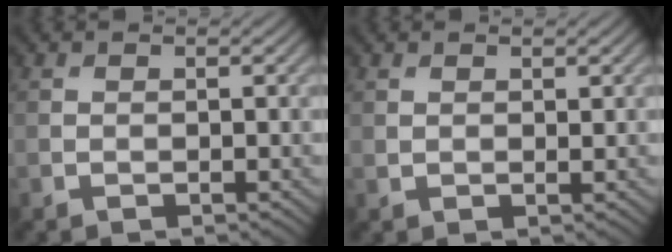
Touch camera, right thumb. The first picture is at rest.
{"total": 0.9, "force": [0.7, 0.3, 0.4], "torque": [-0.012, -0.004, 0.017]}